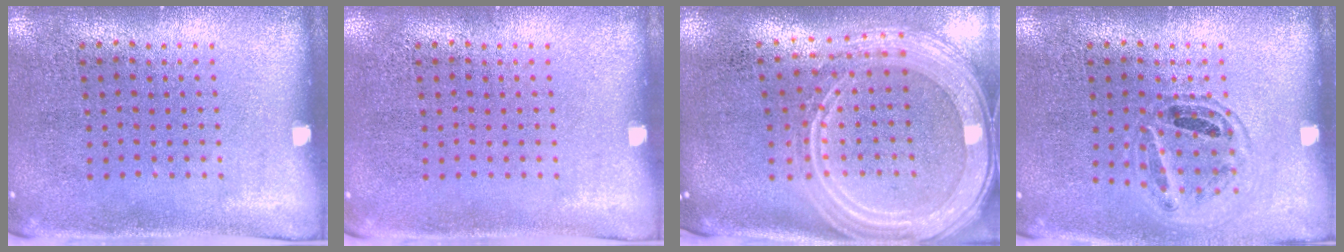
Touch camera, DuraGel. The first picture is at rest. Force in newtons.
{"total": 0.0}
{"total": 3.1, "press": 2.5, "slide": 1.8}
{"total": 0.9, "press": 0.9, "slide": 0.1}